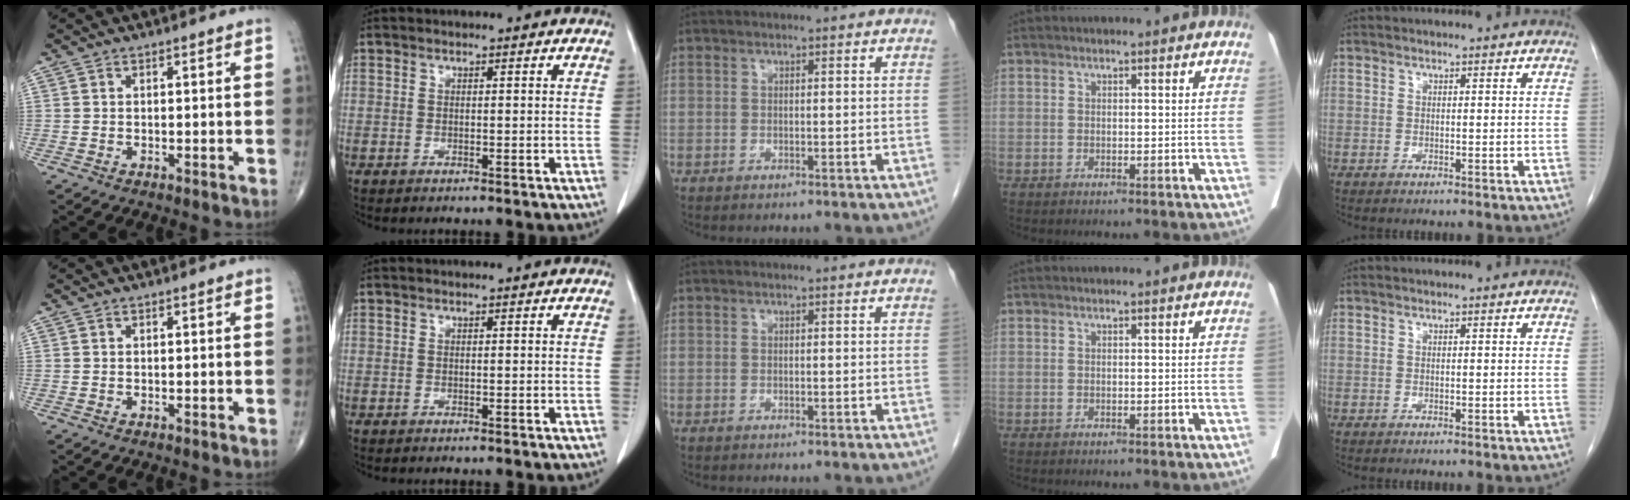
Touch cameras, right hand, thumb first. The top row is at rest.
{}